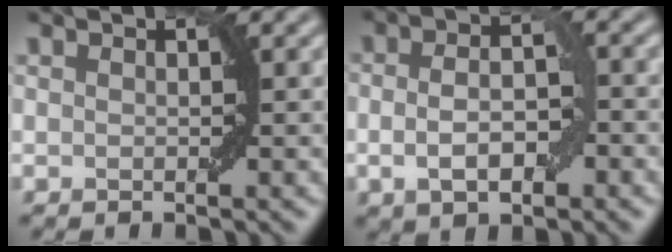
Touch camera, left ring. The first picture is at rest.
{"total": 4.8, "force": [-0.9, 2.2, 4.2], "torque": [-0.079, 0.002, -0.017]}